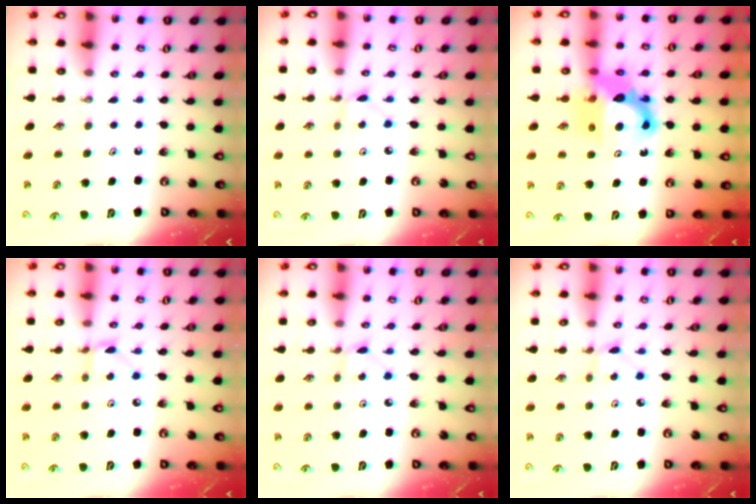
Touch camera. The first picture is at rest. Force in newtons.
{"total": 1.3, "press": 1.3, "slide": 0.2}
{"total": 12.3, "press": 12.2, "slide": 1.1}
{"total": 2.4, "press": 2.4, "slide": 0.3}
{"total": 0.7, "press": 0.7, "slide": 0.1}
{"total": 0.9, "press": 0.9, "slide": 0.1}